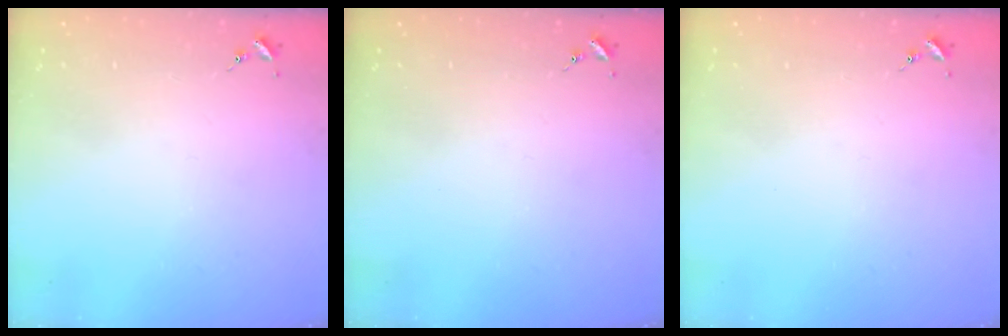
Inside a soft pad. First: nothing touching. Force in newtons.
{"total": 0.0}
{"total": 0.0}